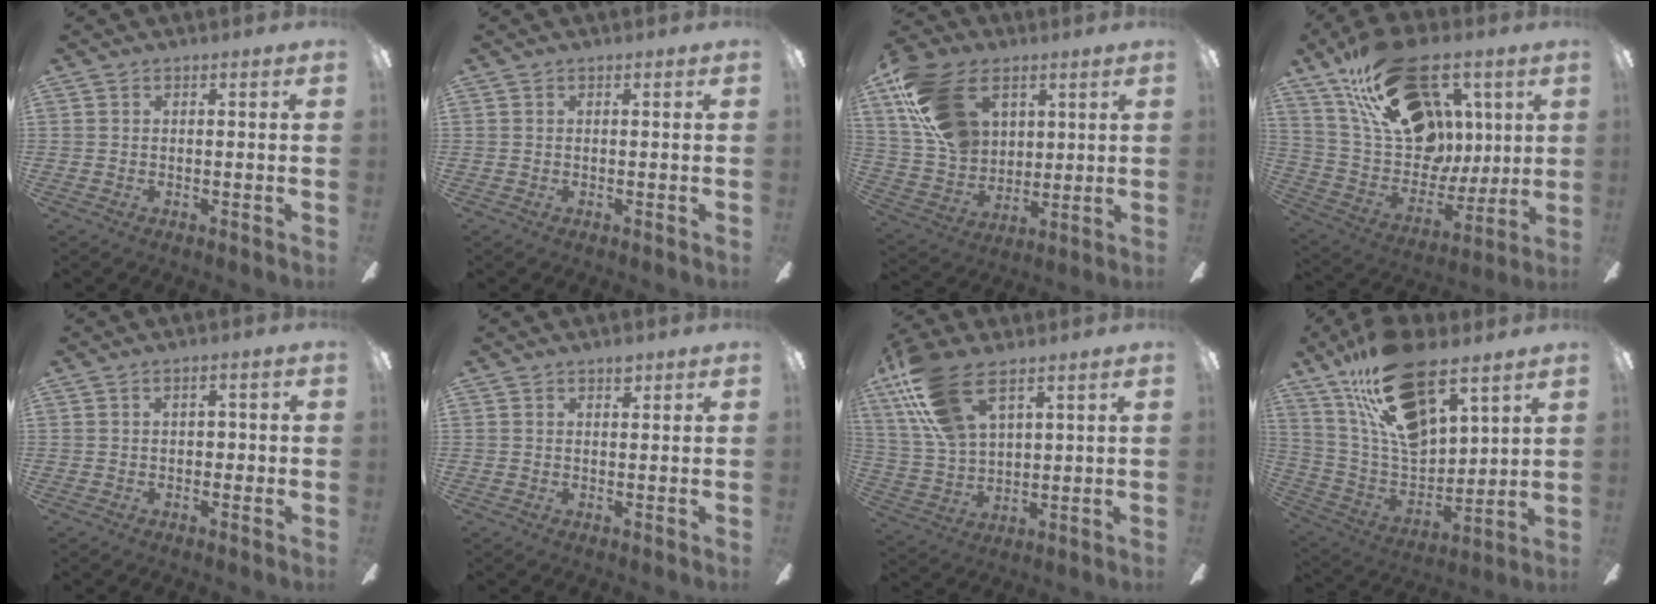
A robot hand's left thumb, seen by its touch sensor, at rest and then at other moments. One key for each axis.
{"total": 0.0}
{"total": 19.6, "fx": 8.9, "fy": 13.1, "fz": 11.5, "tx": -0.241, "ty": -0.014, "tz": 0.172}
{"total": 29.5, "fx": 13.9, "fy": 18.3, "fz": 18.5, "tx": -0.318, "ty": -0.058, "tz": 0.270}
{"total": 2.6, "fx": 0.1, "fy": 1.6, "fz": 2.1, "tx": -0.033, "ty": 0.007, "tz": -0.002}
{"total": 1.7, "fx": 1.3, "fy": 0.8, "fz": 0.7, "tx": 0.000, "ty": -0.006, "tz": 0.021}
{"total": 15.9, "fx": 9.6, "fy": 7.2, "fz": 10.5, "tx": -0.233, "ty": -0.025, "tz": 0.179}
{"total": 22.9, "fx": 14.7, "fy": 9.6, "fz": 14.7, "tx": -0.267, "ty": -0.077, "tz": 0.261}